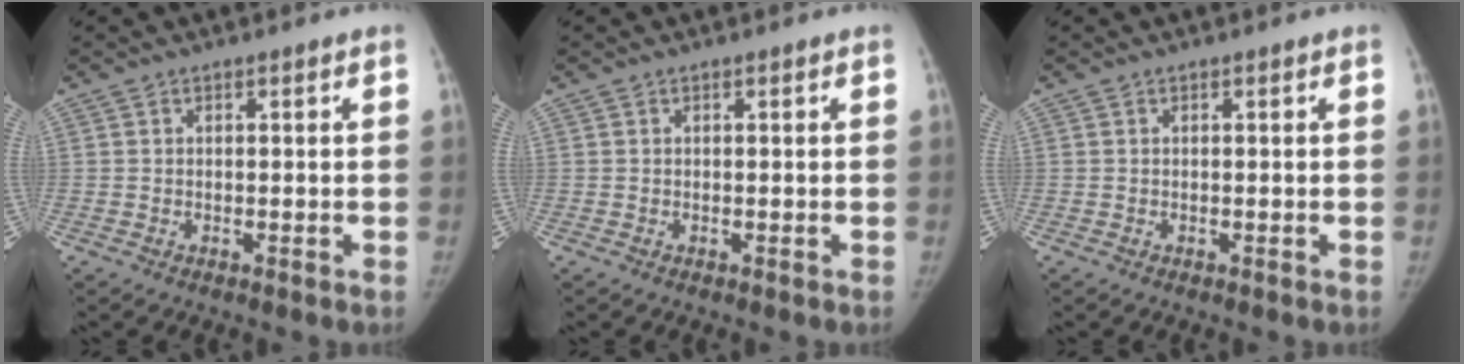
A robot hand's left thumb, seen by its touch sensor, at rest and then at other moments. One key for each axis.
{"total": 0.0}
{"total": 0.0}